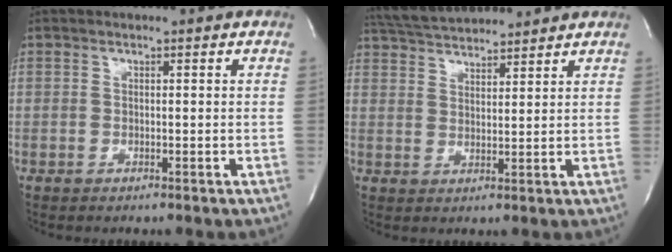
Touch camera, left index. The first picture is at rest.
{"total": 9.0, "force": [8.6, 0.7, 2.4], "torque": [-0.054, 0.028, 0.147]}